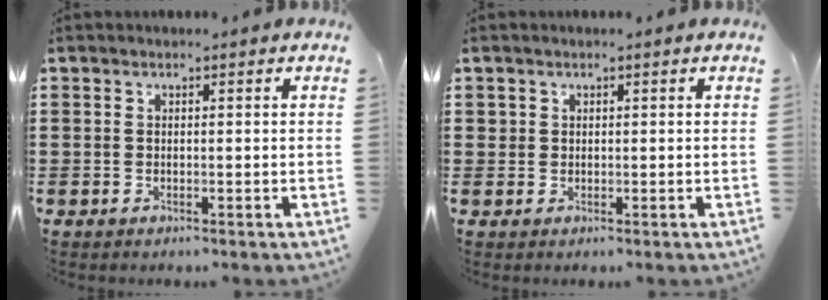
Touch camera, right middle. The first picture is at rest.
{"total": 1.1, "force": [0.5, 1.0, 0.1], "torque": [-0.006, 0.003, 0.010]}